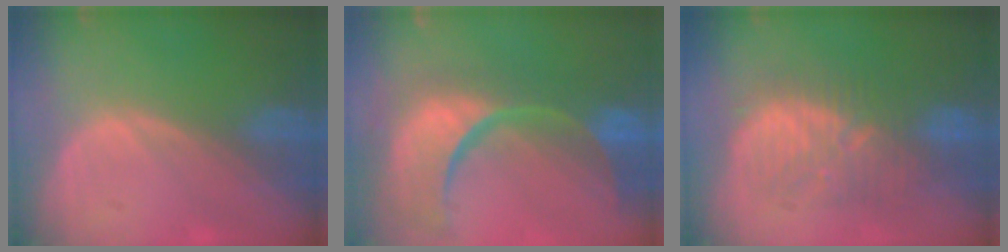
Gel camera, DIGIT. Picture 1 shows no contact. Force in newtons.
{"total": 14.9, "press": 11.8, "slide": 9.1}
{"total": 8.9, "press": 8.9, "slide": 0.4}